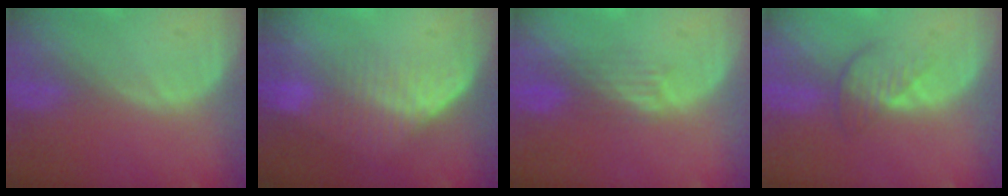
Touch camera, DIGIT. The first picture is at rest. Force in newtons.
{"total": 7.2, "press": 6.1, "slide": 3.8}
{"total": 3.8, "press": 3.1, "slide": 2.2}
{"total": 3.8, "press": 3.4, "slide": 1.6}